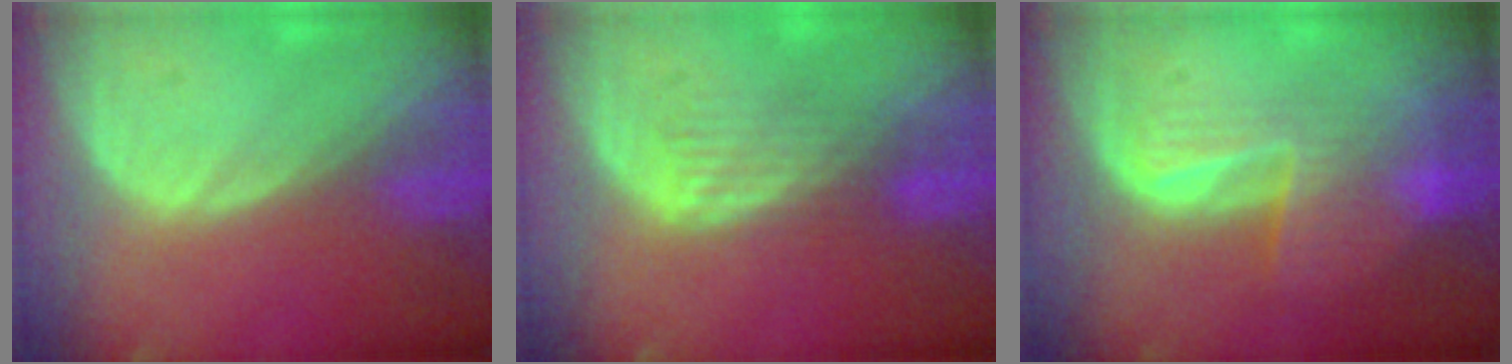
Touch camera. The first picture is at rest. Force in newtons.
{"total": 4.3, "press": 3.6, "slide": 2.4}
{"total": 6.7, "press": 6.3, "slide": 2.2}